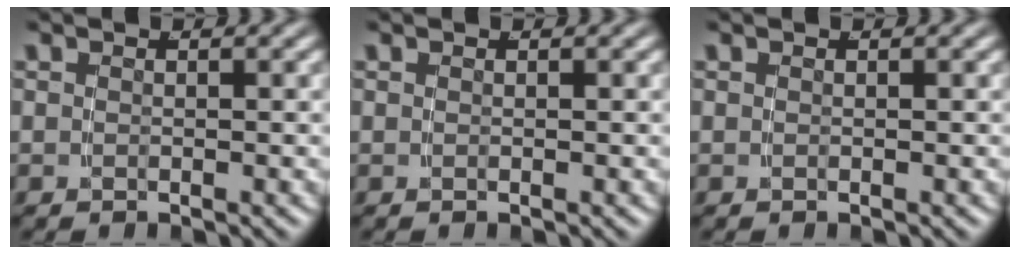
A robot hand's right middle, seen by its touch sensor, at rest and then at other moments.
{"total": 0.0}
{"total": 0.0}